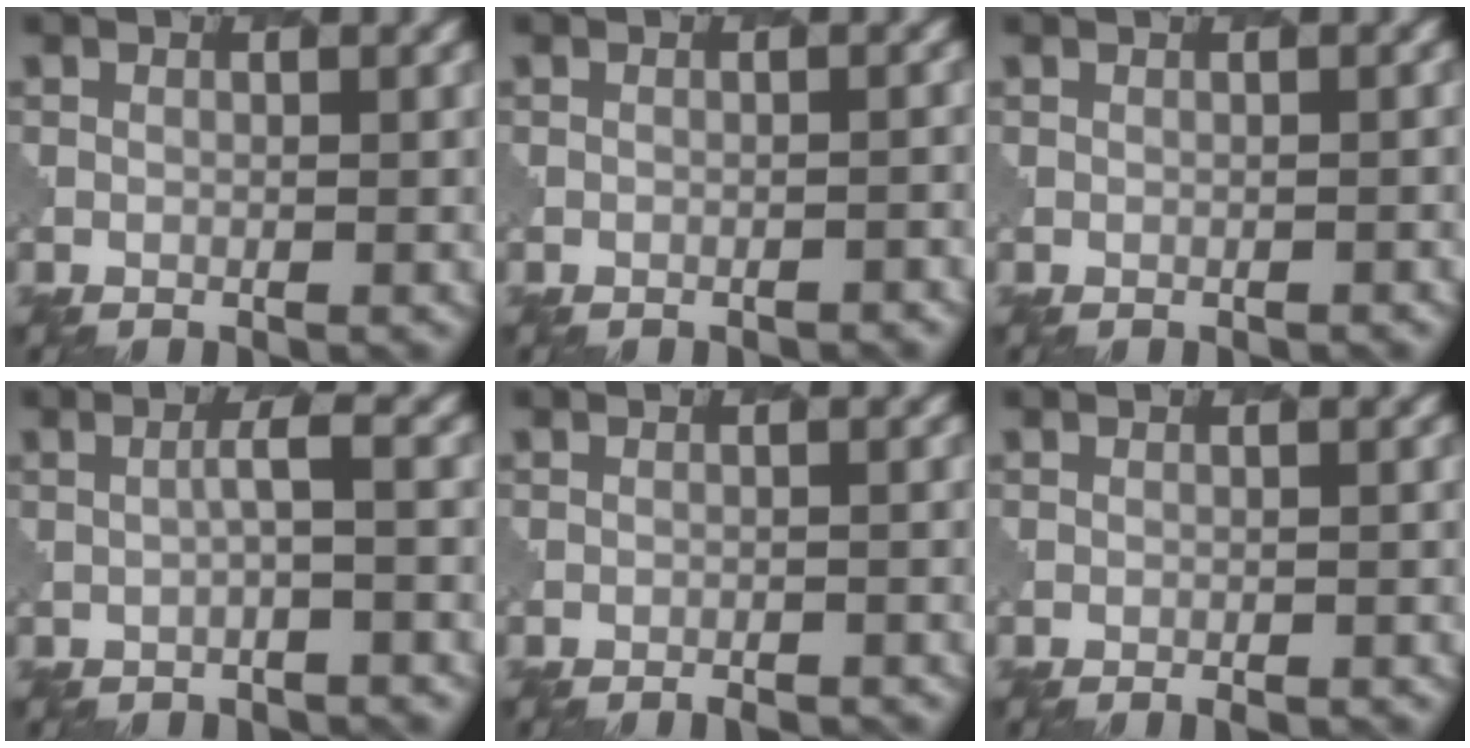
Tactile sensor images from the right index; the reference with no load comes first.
{"total": 1.5, "force": [-1.4, 0.3, 0.4], "torque": [0.005, 0.004, -0.016]}
{"total": 0.8, "force": [-0.4, 0.2, 0.6], "torque": [0.001, 0.000, -0.007]}
{"total": 1.8, "force": [-0.4, 0.3, 1.8], "torque": [-0.024, 0.010, -0.011]}
{"total": 1.8, "force": [-1.7, 0.4, 0.5], "torque": [0.003, 0.007, -0.023]}
{"total": 1.2, "force": [-1.0, 0.3, 0.6], "torque": [0.002, 0.001, -0.012]}